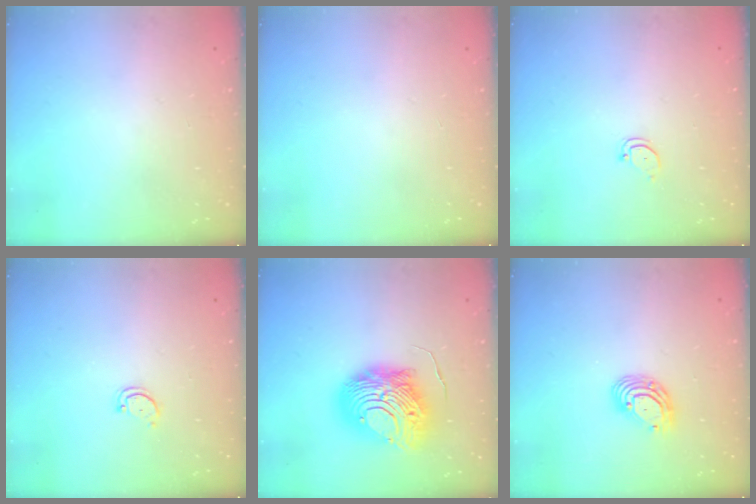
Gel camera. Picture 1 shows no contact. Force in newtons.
{"total": 0.0}
{"total": 2.4, "press": 2.4, "slide": 0.2}
{"total": 2.9, "press": 2.9, "slide": 0.4}
{"total": 15.3, "press": 15.2, "slide": 1.6}
{"total": 7.3, "press": 7.2, "slide": 1.3}